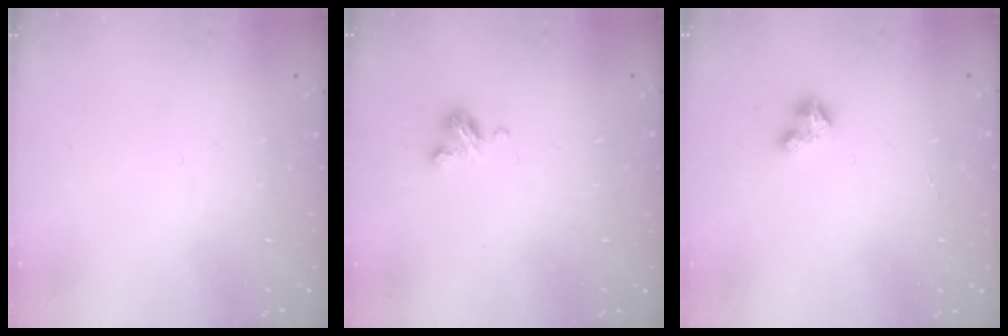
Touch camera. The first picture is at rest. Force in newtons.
{"total": 4.0, "press": 4.0, "slide": 0.3}
{"total": 2.7, "press": 2.7, "slide": 0.3}